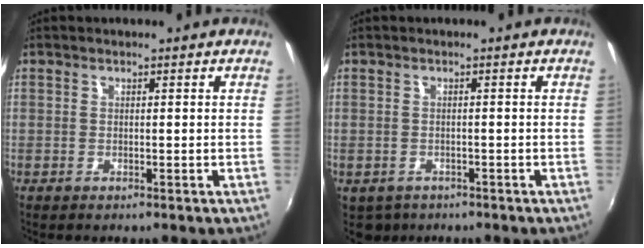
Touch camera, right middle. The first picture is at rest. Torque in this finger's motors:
{"motor_torque": [0.20, -0.19, -0.02, -0.01]}